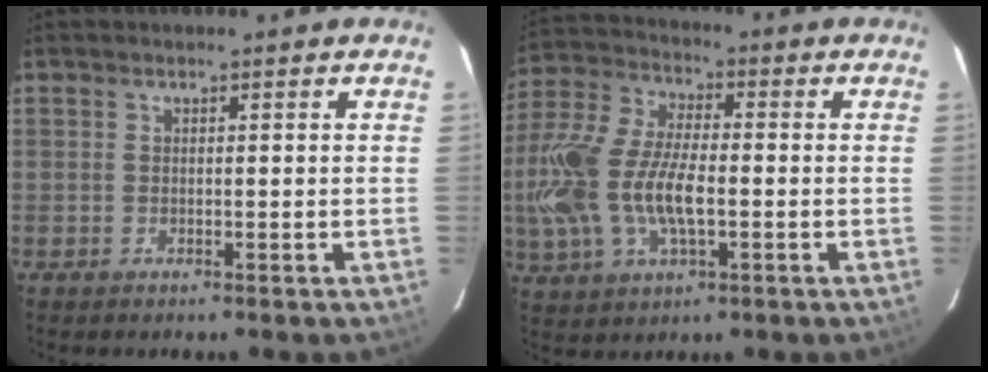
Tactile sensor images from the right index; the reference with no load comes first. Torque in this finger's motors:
{"motor_torque": [0.68, -0.17, 0.98, 0.21]}